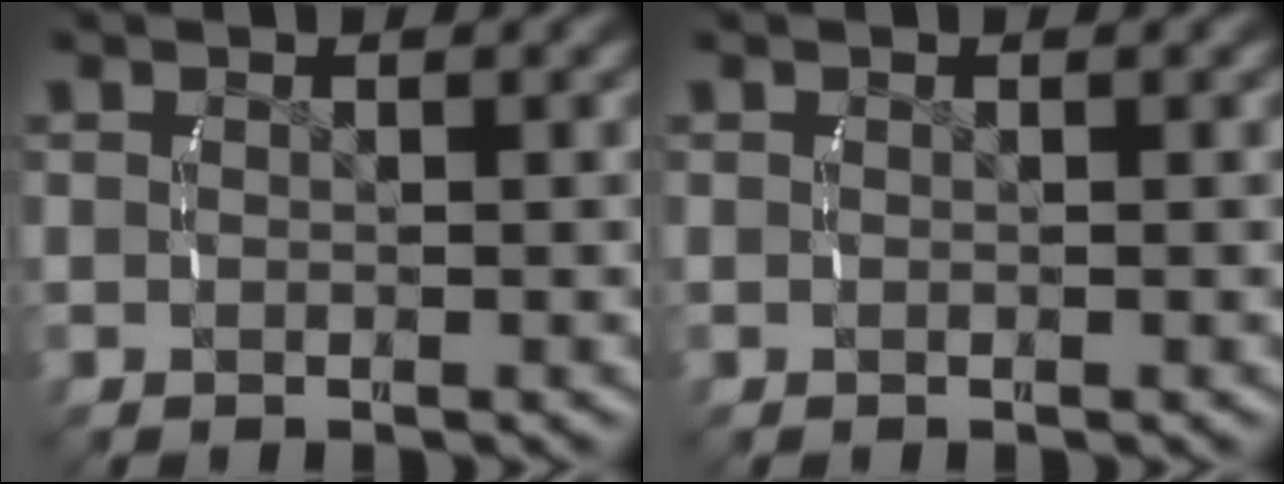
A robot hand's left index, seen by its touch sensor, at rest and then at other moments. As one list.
[{"total": 0.0}]